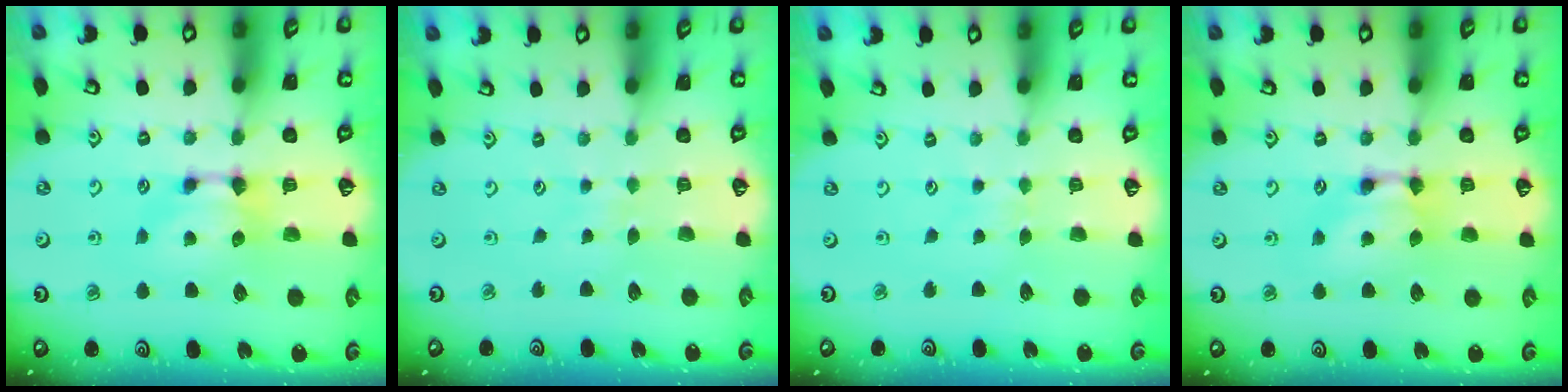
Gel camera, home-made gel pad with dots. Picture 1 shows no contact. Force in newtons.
{"total": 4.3, "press": 4.3, "slide": 0.4}
{"total": 2.9, "press": 2.9, "slide": 0.4}
{"total": 1.5, "press": 1.5, "slide": 0.1}